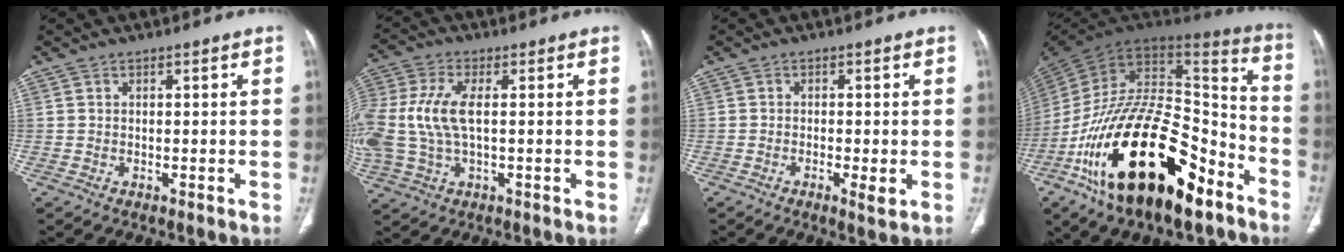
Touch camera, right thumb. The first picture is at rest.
{"total": 13.5, "force": [0.7, 6.9, 11.6], "torque": [-0.297, 0.010, 0.017]}
{"total": 2.9, "force": [-0.9, 0.8, 2.6], "torque": [-0.049, -0.006, -0.017]}
{"total": 35.7, "force": [-16.8, 16.3, 26.9], "torque": [-0.461, 0.052, -0.273]}